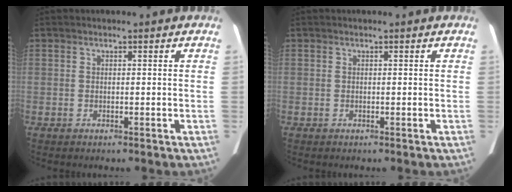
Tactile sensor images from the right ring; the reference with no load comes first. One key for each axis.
{"total": 0.0}